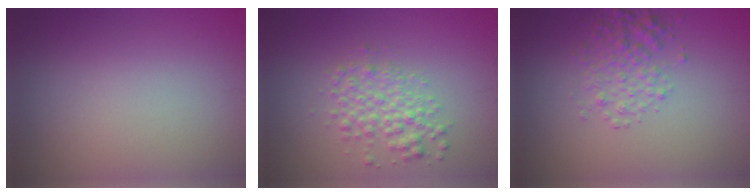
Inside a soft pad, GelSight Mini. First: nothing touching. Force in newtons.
{"total": 3.1, "press": 3.1, "slide": 0.1}
{"total": 2.9, "press": 2.9, "slide": 0.1}